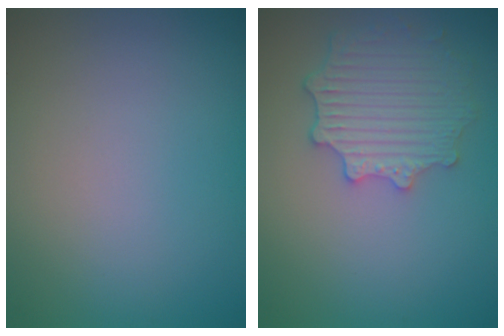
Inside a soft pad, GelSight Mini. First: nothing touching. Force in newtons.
{"total": 4.5, "press": 3.8, "slide": 2.4}